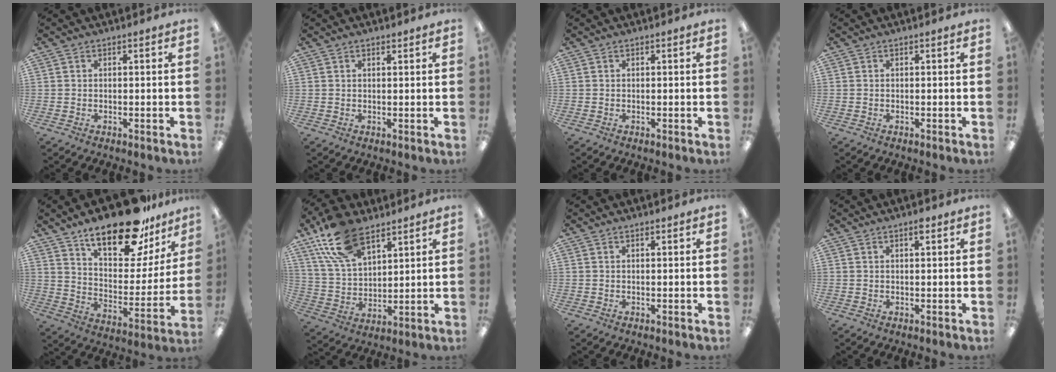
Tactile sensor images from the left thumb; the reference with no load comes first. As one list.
[{"total": 0.8, "force": [0.7, 0.3, 0.2], "torque": [-0.005, 0.000, 0.014]}, {"total": 0.0}, {"total": 0.0}, {"total": 22.5, "force": [16.8, 8.3, 12.4], "torque": [-0.193, -0.105, 0.286]}, {"total": 16.3, "force": [10.1, 8.4, 9.6], "torque": [-0.204, -0.024, 0.190]}, {"total": 0.6, "force": [0.5, 0.2, 0.2], "torque": [-0.005, 0.002, 0.010]}, {"total": 1.8, "force": [1.3, 0.4, 1.1], "torque": [-0.017, -0.001, 0.021]}]